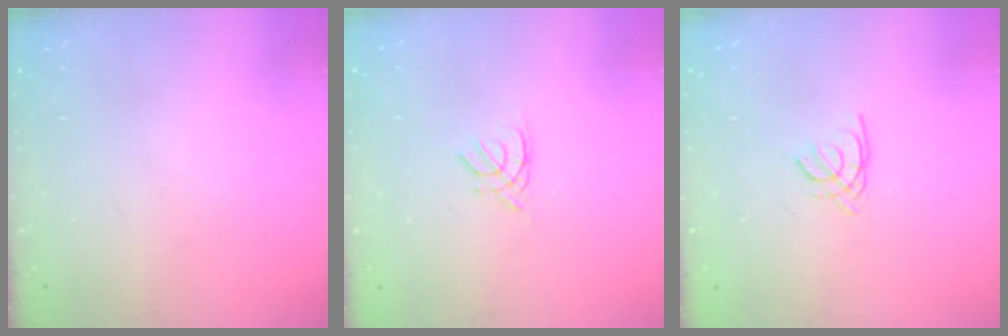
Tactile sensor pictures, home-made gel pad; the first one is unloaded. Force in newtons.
{"total": 1.3, "press": 1.3, "slide": 0.3}
{"total": 1.2, "press": 1.1, "slide": 0.3}